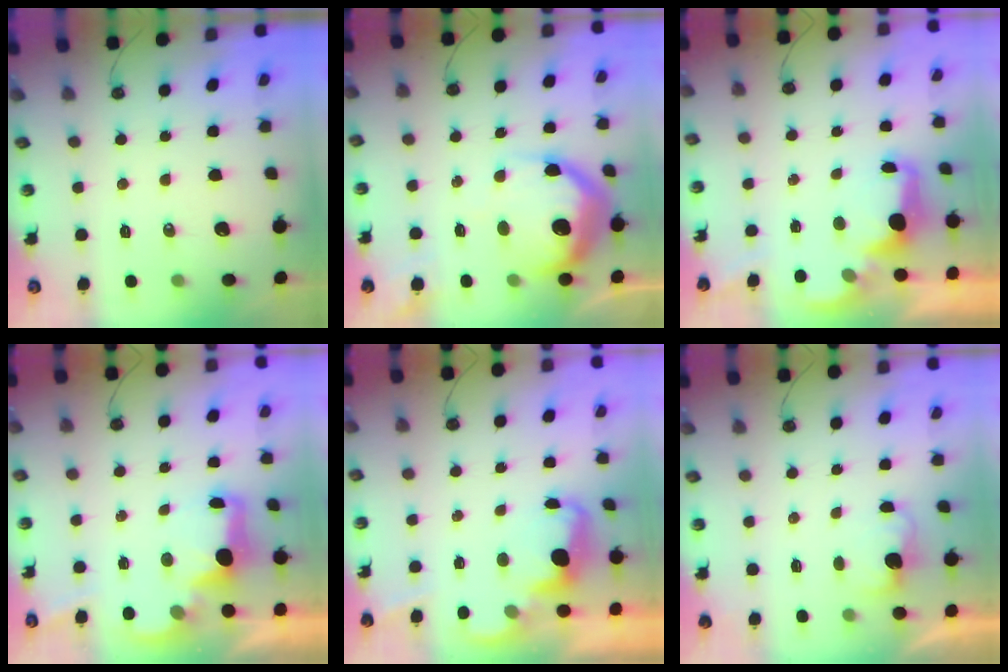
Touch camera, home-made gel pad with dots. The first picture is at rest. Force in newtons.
{"total": 20.9, "press": 20.9, "slide": 1.5}
{"total": 2.7, "press": 2.6, "slide": 0.8}
{"total": 2.6, "press": 2.6, "slide": 0.5}
{"total": 2.4, "press": 2.4, "slide": 0.5}
{"total": 1.8, "press": 1.6, "slide": 0.8}